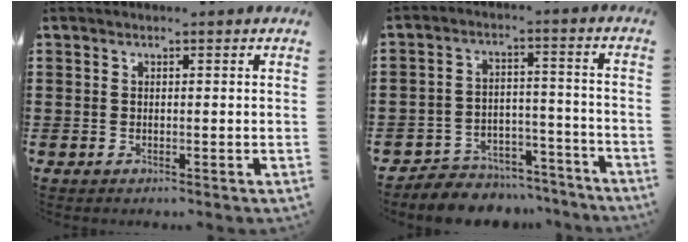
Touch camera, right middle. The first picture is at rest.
{"total": 6.0, "force": [-5.8, 1.5, 0.1], "torque": [0.001, 0.022, -0.119]}